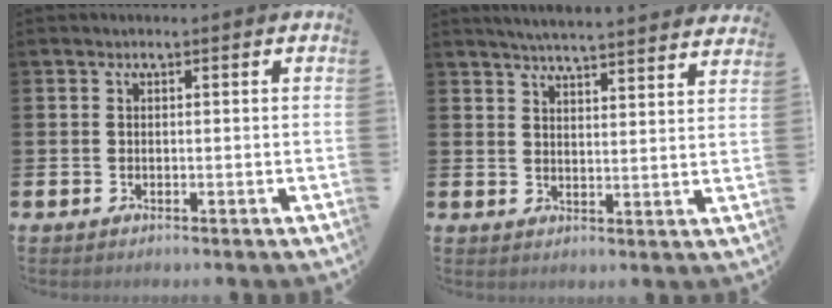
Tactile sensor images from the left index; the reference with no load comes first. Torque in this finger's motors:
{"motor_torque": [0.41, -1.36, 0.20, 0.02]}